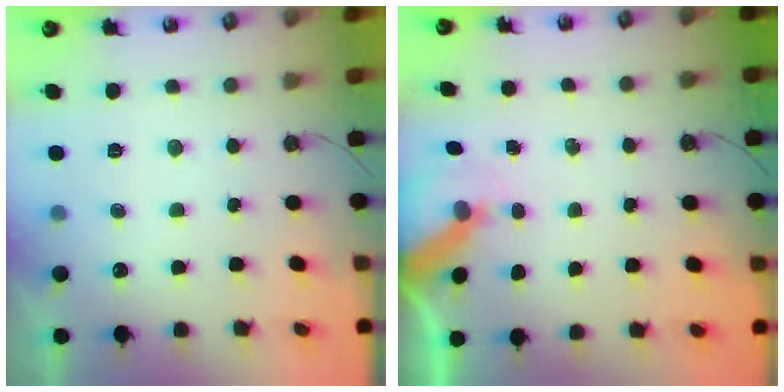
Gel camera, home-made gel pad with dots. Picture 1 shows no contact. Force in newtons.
{"total": 6.3, "press": 6.3, "slide": 0.5}